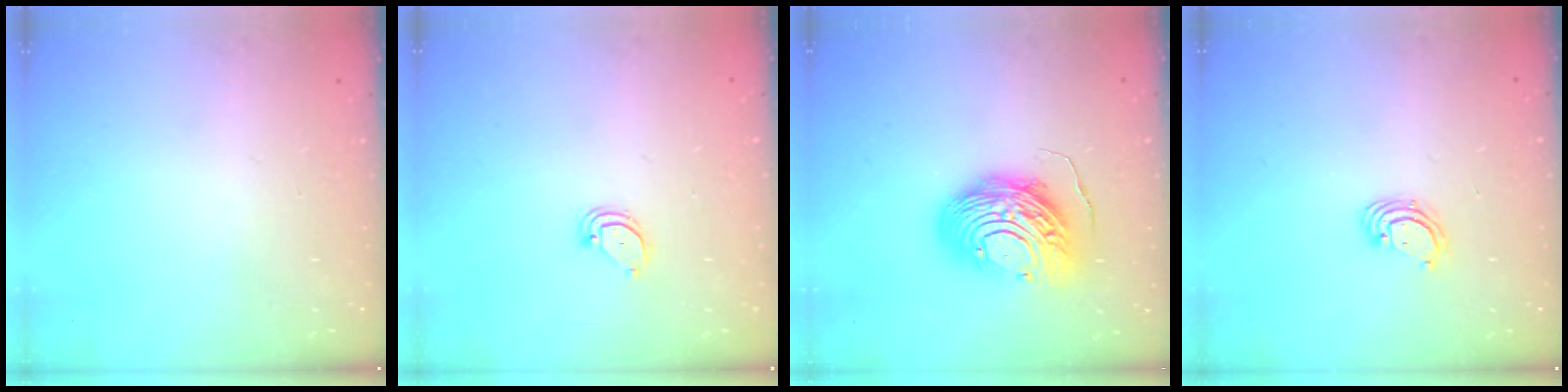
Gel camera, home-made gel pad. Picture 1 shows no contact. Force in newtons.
{"total": 2.9, "press": 2.9, "slide": 0.2}
{"total": 13.7, "press": 13.6, "slide": 1.4}
{"total": 3.5, "press": 3.5, "slide": 0.2}